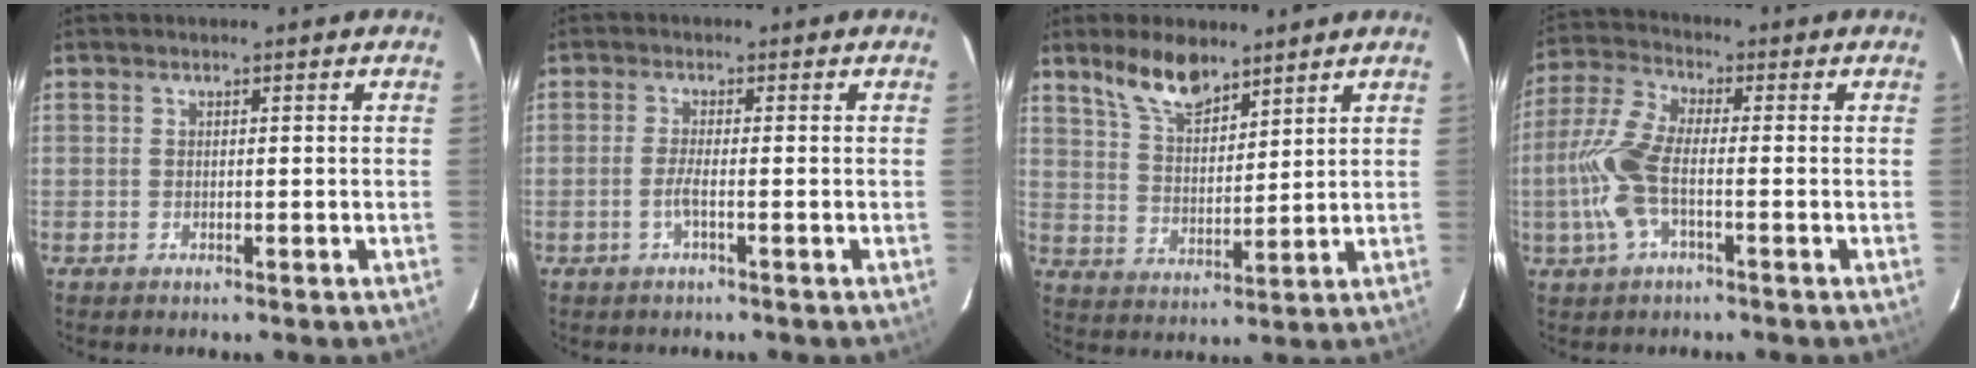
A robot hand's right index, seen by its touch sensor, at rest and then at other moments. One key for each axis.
{"total": 2.1, "fx": -0.9, "fy": -0.2, "fz": 1.8, "tx": -0.039, "ty": -0.002, "tz": -0.020}
{"total": 9.0, "fx": 6.8, "fy": 3.3, "fz": 4.8, "tx": -0.087, "ty": 0.009, "tz": 0.134}
{"total": 9.8, "fx": -2.1, "fy": 3.3, "fz": 9.0, "tx": -0.212, "ty": 0.007, "tz": -0.048}